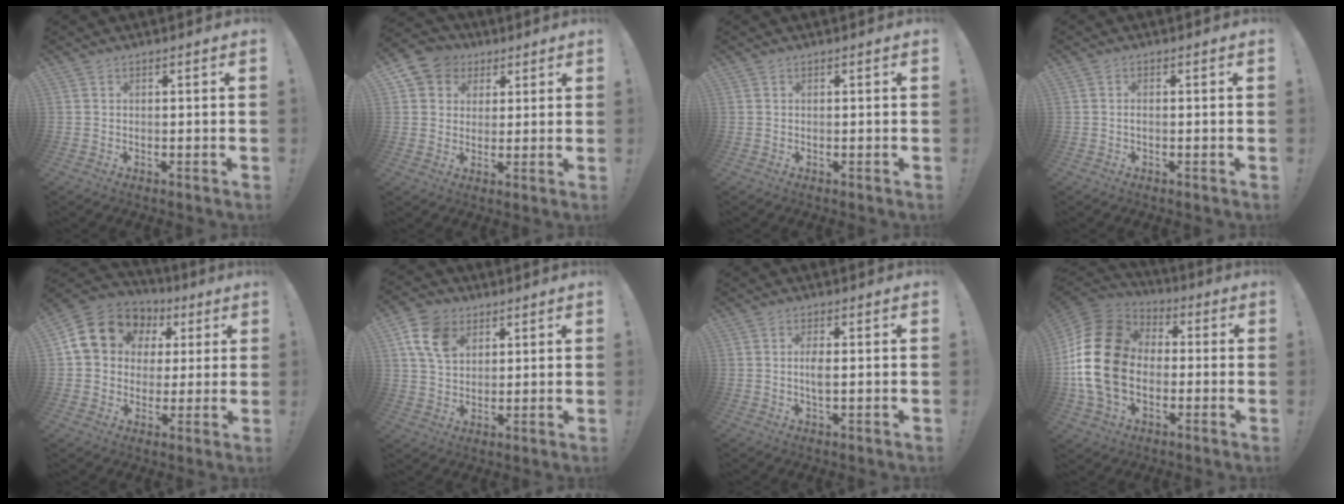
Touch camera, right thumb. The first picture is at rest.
{"total": 7.1, "force": [2.5, 6.5, 1.4], "torque": [-0.014, -0.014, 0.051]}
{"total": 0.0}
{"total": 1.0, "force": [-0.6, 0.2, 0.8], "torque": [-0.020, 0.004, -0.009]}
{"total": 16.1, "force": [5.8, 13.0, 7.5], "torque": [-0.115, -0.016, 0.125]}
{"total": 11.5, "force": [5.3, 8.2, 6.0], "torque": [-0.096, -0.010, 0.104]}
{"total": 3.1, "force": [0.2, 0.8, 3.0], "torque": [-0.058, -0.005, -0.002]}
{"total": 22.7, "force": [-0.6, 16.4, 15.8], "torque": [-0.301, 0.022, -0.005]}